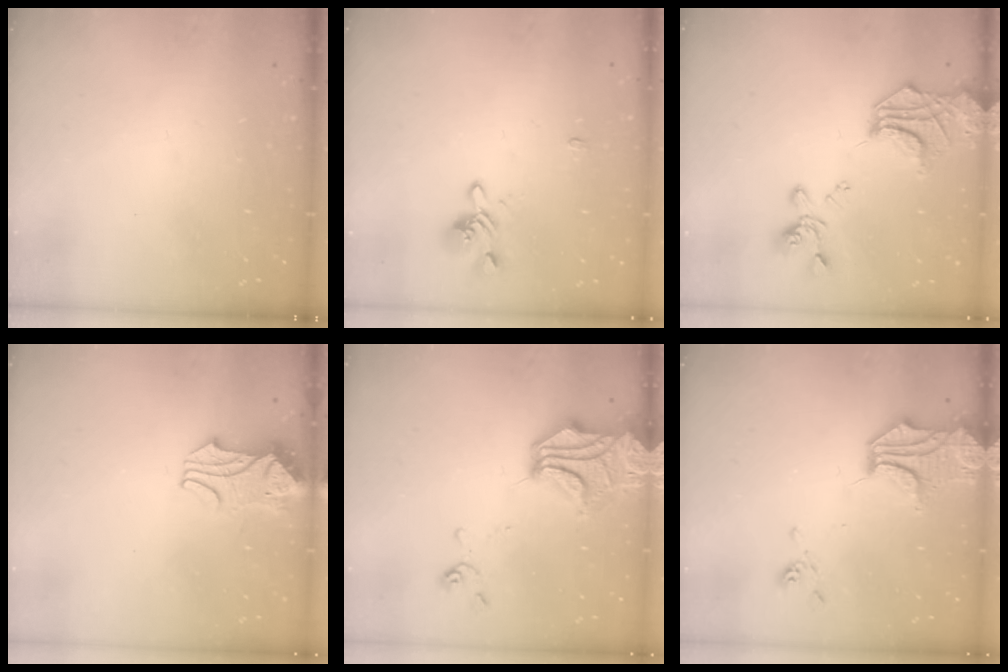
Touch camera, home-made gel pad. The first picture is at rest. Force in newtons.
{"total": 2.9, "press": 2.7, "slide": 1.0}
{"total": 10.8, "press": 10.0, "slide": 3.9}
{"total": 2.1, "press": 2.0, "slide": 0.5}
{"total": 11.0, "press": 10.7, "slide": 2.7}
{"total": 5.6, "press": 5.1, "slide": 2.5}